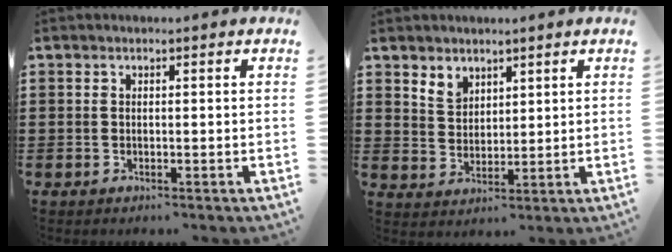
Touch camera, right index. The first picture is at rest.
{"total": 3.5, "force": [2.7, 2.1, 0.2], "torque": [-0.015, 0.004, 0.053]}